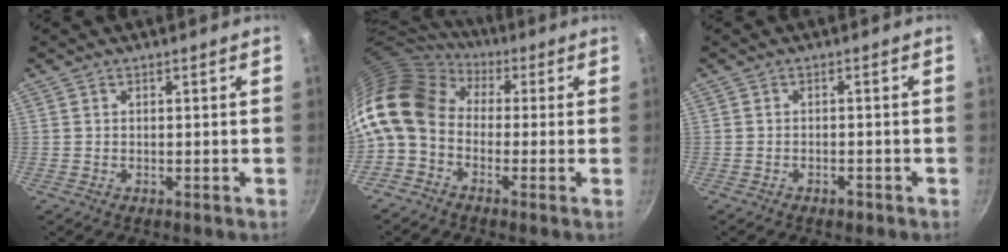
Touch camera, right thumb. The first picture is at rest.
{"total": 15.8, "force": [0.7, 11.6, 10.7], "torque": [-0.216, 0.028, -0.012]}
{"total": 1.4, "force": [-1.1, 0.6, 0.7], "torque": [-0.015, 0.009, -0.014]}